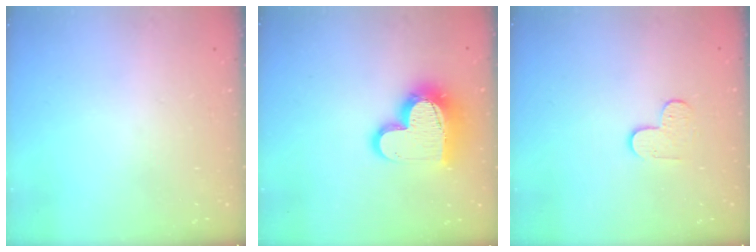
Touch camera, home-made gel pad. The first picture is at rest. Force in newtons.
{"total": 15.8, "press": 15.8, "slide": 1.2}
{"total": 4.2, "press": 4.2, "slide": 0.4}